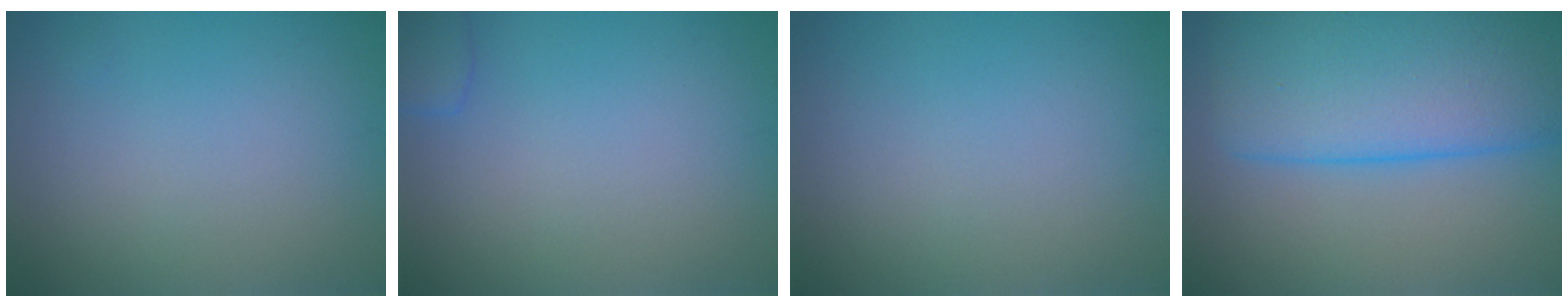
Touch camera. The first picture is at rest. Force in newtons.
{"total": 1.9, "press": 1.9, "slide": 0.2}
{"total": 0.0}
{"total": 12.0, "press": 12.0, "slide": 0.5}